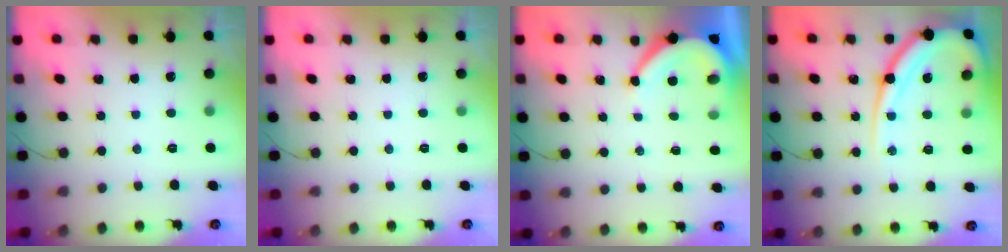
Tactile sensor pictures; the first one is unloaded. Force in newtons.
{"total": 0.0}
{"total": 7.4, "press": 7.3, "slide": 1.0}
{"total": 16.7, "press": 16.6, "slide": 1.8}